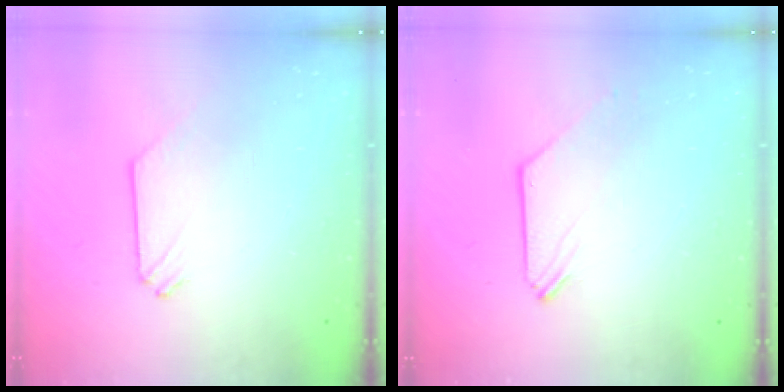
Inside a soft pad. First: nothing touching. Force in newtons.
{"total": 0.0}